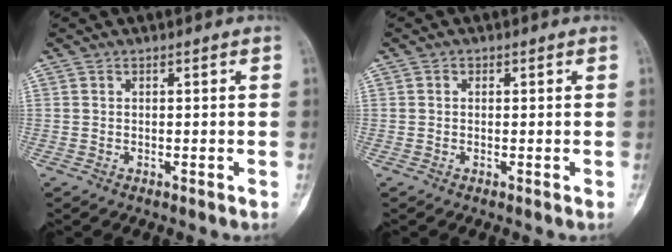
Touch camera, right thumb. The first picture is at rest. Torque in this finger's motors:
{"motor_torque": [-0.57, -0.32, 0.03, 0.16, -0.11]}